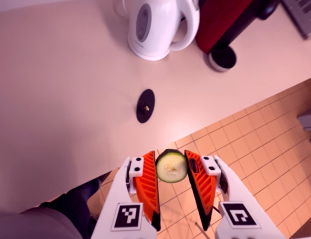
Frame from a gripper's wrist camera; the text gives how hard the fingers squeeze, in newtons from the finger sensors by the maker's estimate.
{"total": 8.7, "left": 8.9, "right": 8.5}